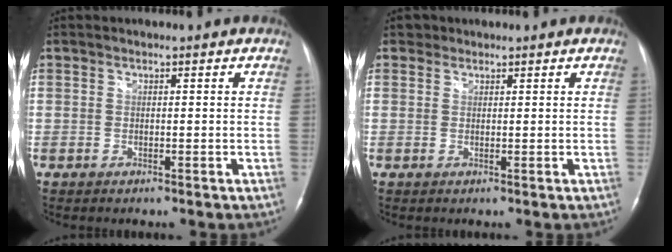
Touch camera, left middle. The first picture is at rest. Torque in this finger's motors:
{"motor_torque": [-0.02, 0.03, -0.10, 0.01]}